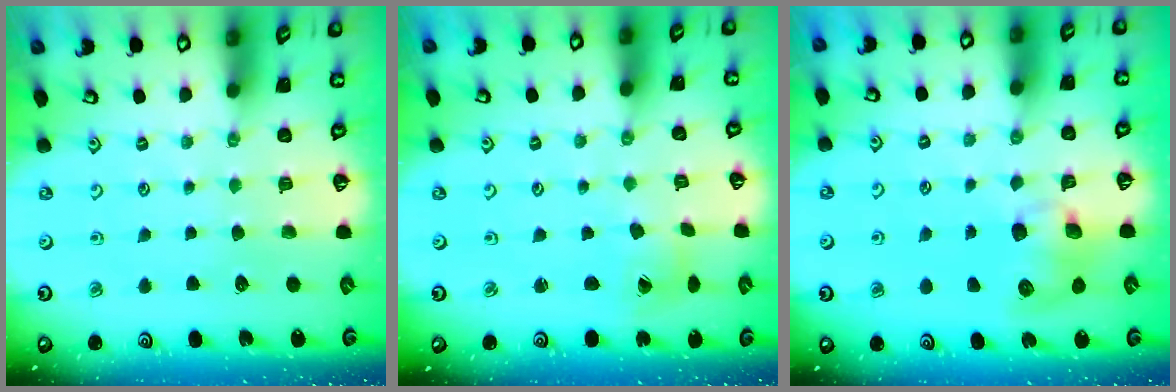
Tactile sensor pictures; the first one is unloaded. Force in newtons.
{"total": 2.0, "press": 2.0, "slide": 0.3}
{"total": 8.1, "press": 8.0, "slide": 1.1}